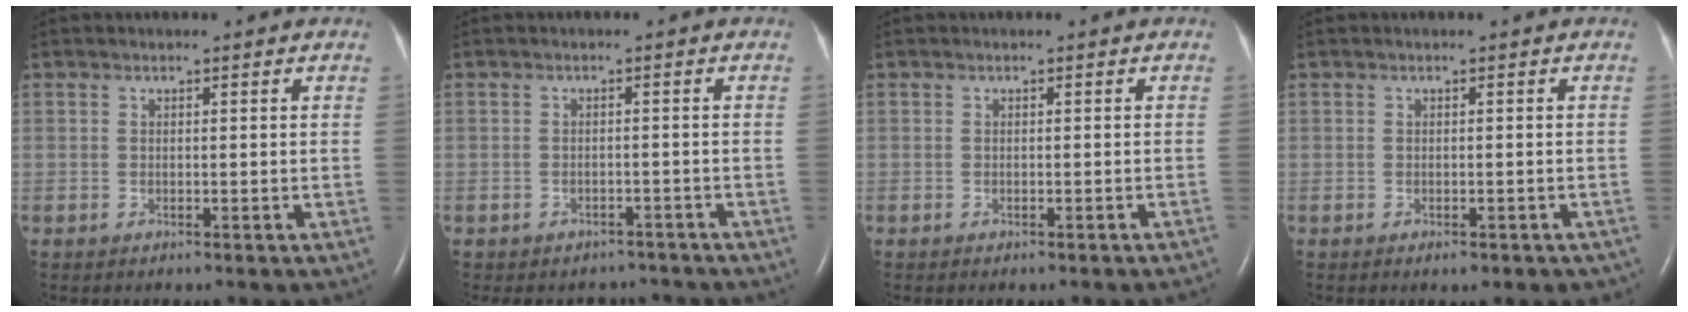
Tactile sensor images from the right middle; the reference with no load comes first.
{"total": 4.9, "force": [-4.4, 2.3, 0.2], "torque": [-0.002, 0.011, -0.048]}
{"total": 3.3, "force": [-3.0, 0.2, 1.2], "torque": [-0.013, -0.002, -0.035]}
{"total": 3.8, "force": [-2.9, 1.6, 2.0], "torque": [-0.014, -0.003, -0.029]}